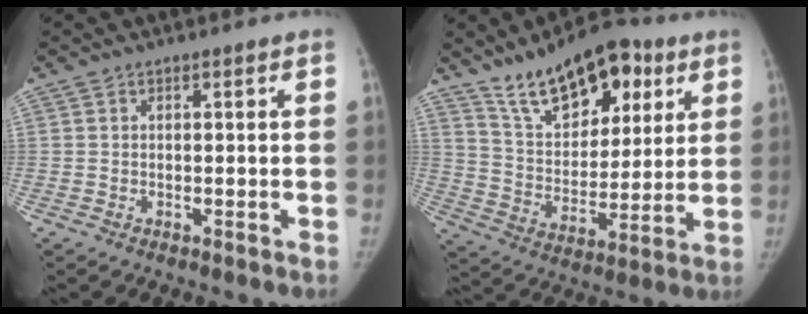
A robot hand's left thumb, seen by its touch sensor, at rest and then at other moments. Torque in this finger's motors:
{"motor_torque": [0.94, 0.12, 1.55, -0.81, 0.30]}